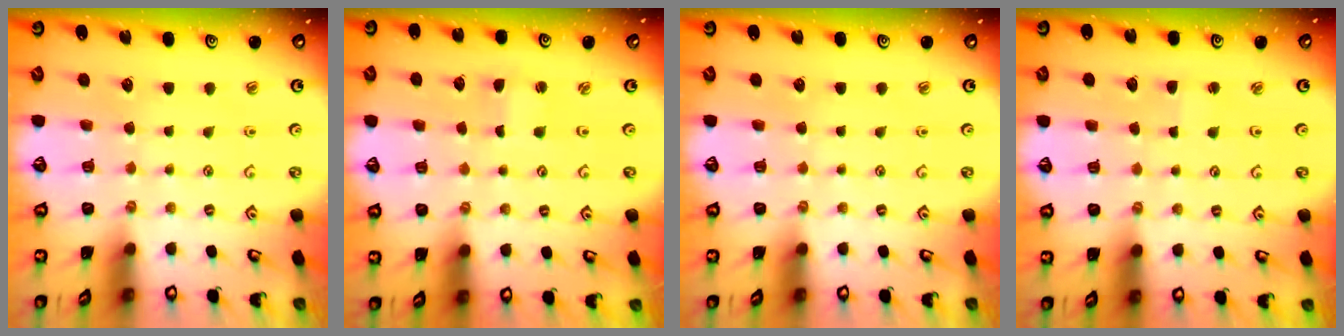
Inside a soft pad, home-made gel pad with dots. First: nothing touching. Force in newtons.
{"total": 1.4, "press": 1.4, "slide": 0.2}
{"total": 0.0}
{"total": 1.3, "press": 1.3, "slide": 0.2}